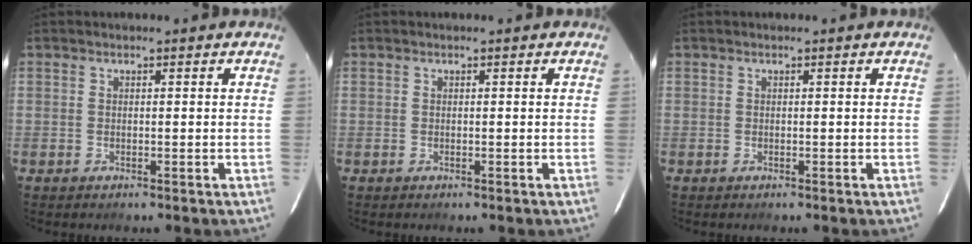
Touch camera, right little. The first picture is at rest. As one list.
[{"total": 0.0}, {"total": 0.0}]